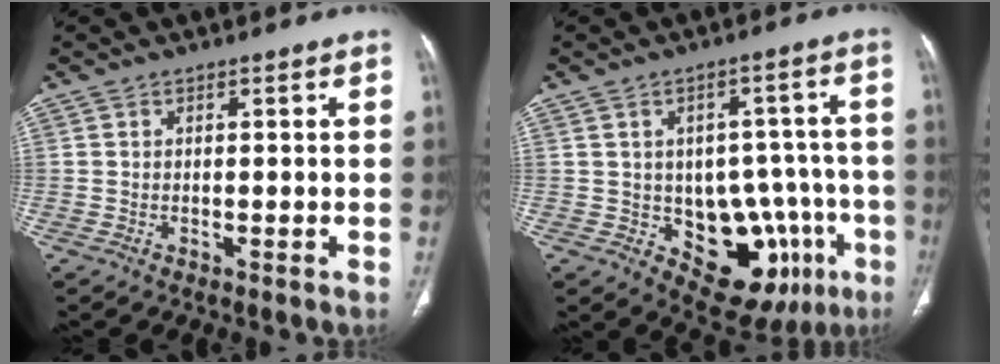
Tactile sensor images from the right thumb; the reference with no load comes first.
{"total": 16.2, "force": [-5.2, 10.5, 11.2], "torque": [-0.090, 0.032, -0.051]}